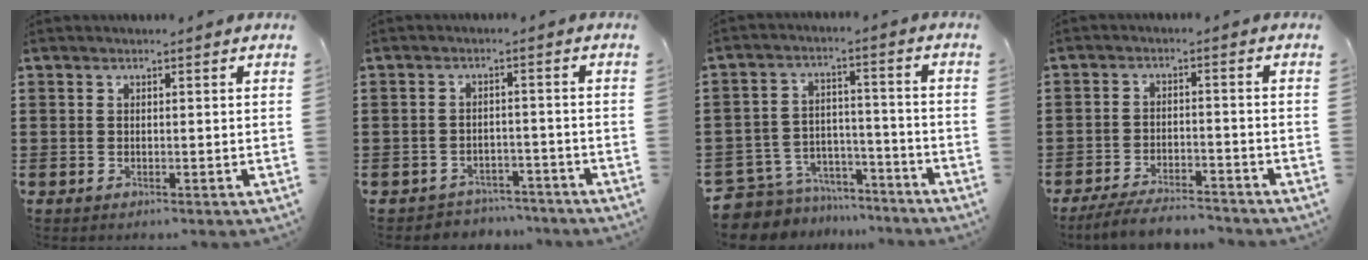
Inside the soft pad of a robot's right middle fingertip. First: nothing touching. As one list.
[{"total": 3.1, "force": [-3.0, 0.7, -0.2], "torque": [-0.005, 0.001, -0.067]}, {"total": 6.9, "force": [-6.6, 1.8, 0.4], "torque": [-0.027, 0.011, -0.138]}, {"total": 4.9, "force": [-4.6, 0.6, 1.6], "torque": [-0.032, -0.001, -0.091]}]